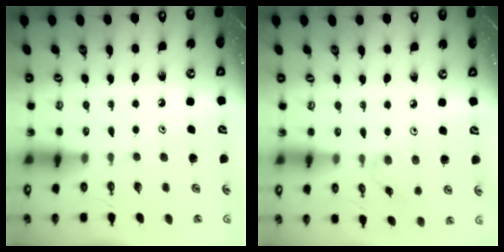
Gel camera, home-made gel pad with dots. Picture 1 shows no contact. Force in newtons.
{"total": 2.1, "press": 2.1, "slide": 0.4}